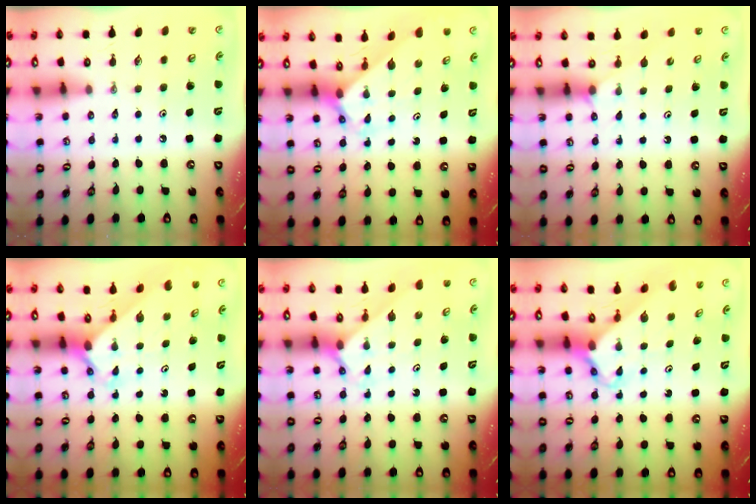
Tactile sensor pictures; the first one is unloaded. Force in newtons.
{"total": 2.2, "press": 2.2, "slide": 0.2}
{"total": 2.9, "press": 2.9, "slide": 0.4}
{"total": 2.3, "press": 2.3, "slide": 0.2}
{"total": 2.2, "press": 2.2, "slide": 0.2}
{"total": 2.7, "press": 2.7, "slide": 0.2}